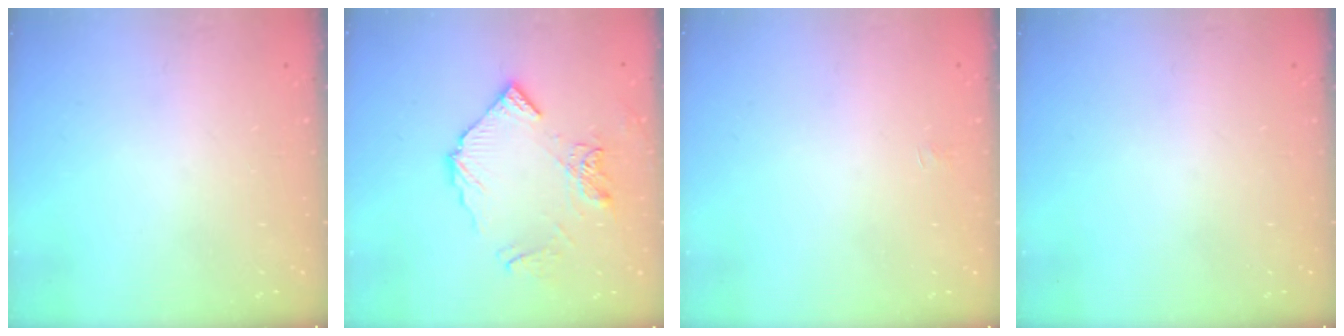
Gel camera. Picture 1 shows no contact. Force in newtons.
{"total": 11.6, "press": 11.5, "slide": 1.3}
{"total": 1.3, "press": 1.2, "slide": 0.2}
{"total": 0.0}